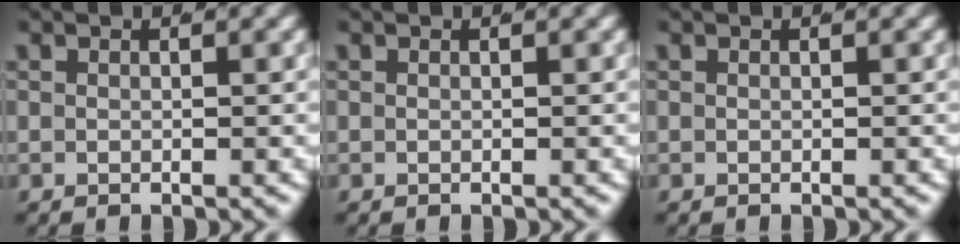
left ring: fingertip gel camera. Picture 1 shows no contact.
{"total": 0.0}
{"total": 0.0}